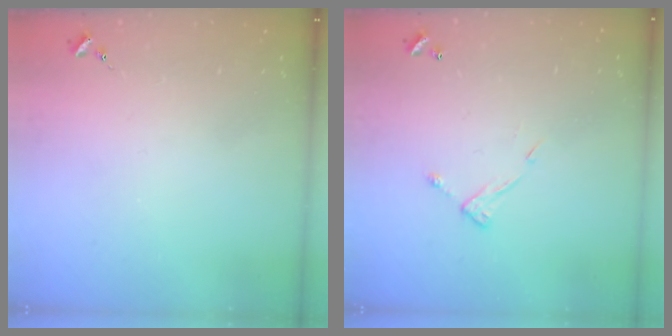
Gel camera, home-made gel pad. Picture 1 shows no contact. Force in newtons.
{"total": 7.7, "press": 7.7, "slide": 0.6}